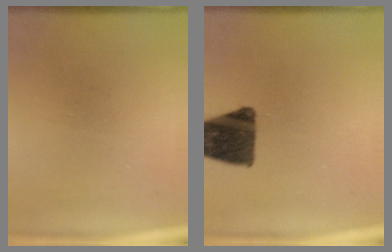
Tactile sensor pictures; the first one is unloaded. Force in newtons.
{"total": 12.7}